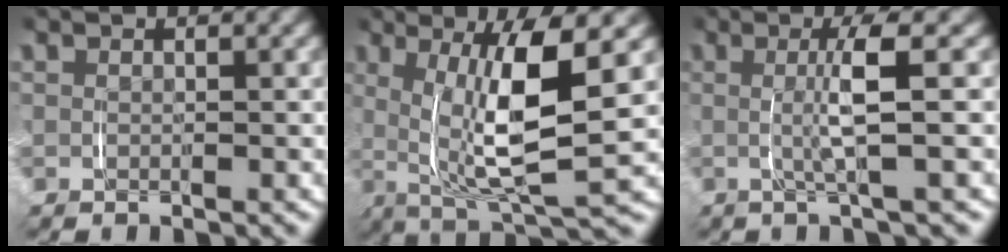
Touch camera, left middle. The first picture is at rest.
{"total": 8.9, "force": [1.2, 3.1, 8.3], "torque": [-0.142, -0.001, 0.017]}
{"total": 3.2, "force": [0.3, -0.6, 3.1], "torque": [-0.056, 0.000, 0.004]}